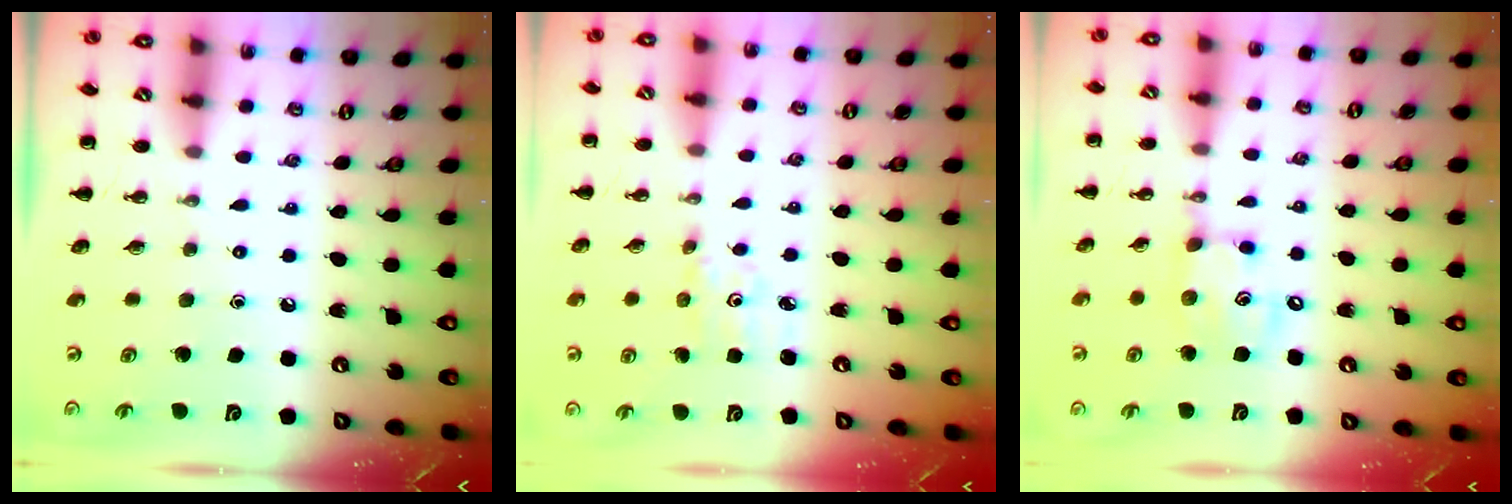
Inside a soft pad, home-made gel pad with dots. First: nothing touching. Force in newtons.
{"total": 1.9, "press": 1.9, "slide": 0.4}
{"total": 9.6, "press": 9.4, "slide": 1.6}